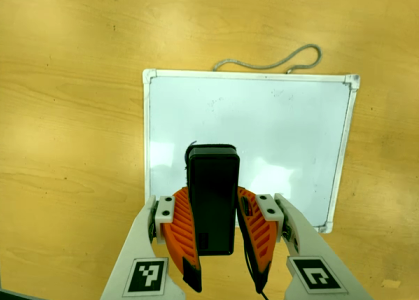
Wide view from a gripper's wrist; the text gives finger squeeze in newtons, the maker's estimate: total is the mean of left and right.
{"total": 6.4, "left": 5.0, "right": 7.9}